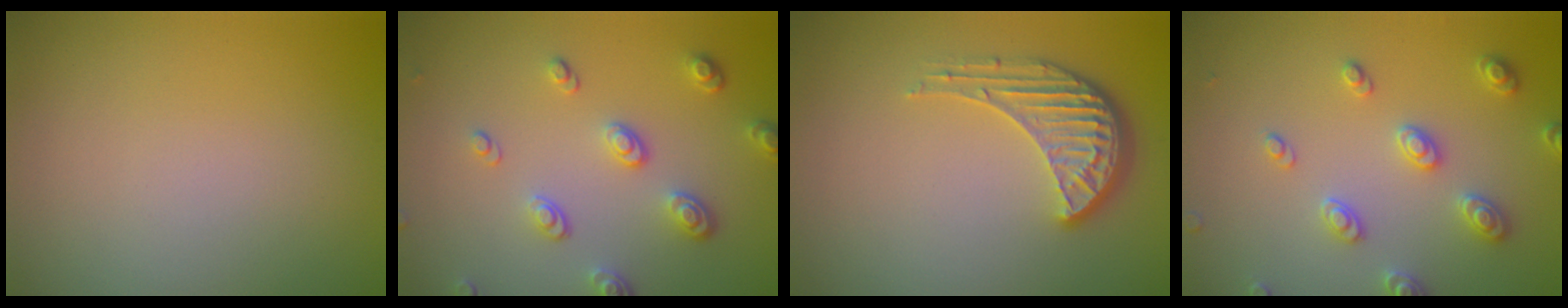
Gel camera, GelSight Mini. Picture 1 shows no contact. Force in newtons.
{"total": 3.3, "press": 2.6, "slide": 2.0}
{"total": 4.1, "press": 3.1, "slide": 2.7}
{"total": 2.7, "press": 2.7, "slide": 0.4}